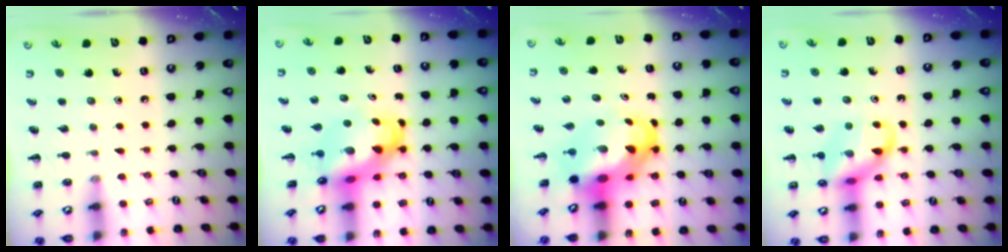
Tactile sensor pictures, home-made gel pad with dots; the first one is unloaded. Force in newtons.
{"total": 5.5, "press": 5.3, "slide": 1.5}
{"total": 7.8, "press": 7.8, "slide": 1.1}
{"total": 12.4, "press": 12.2, "slide": 2.0}